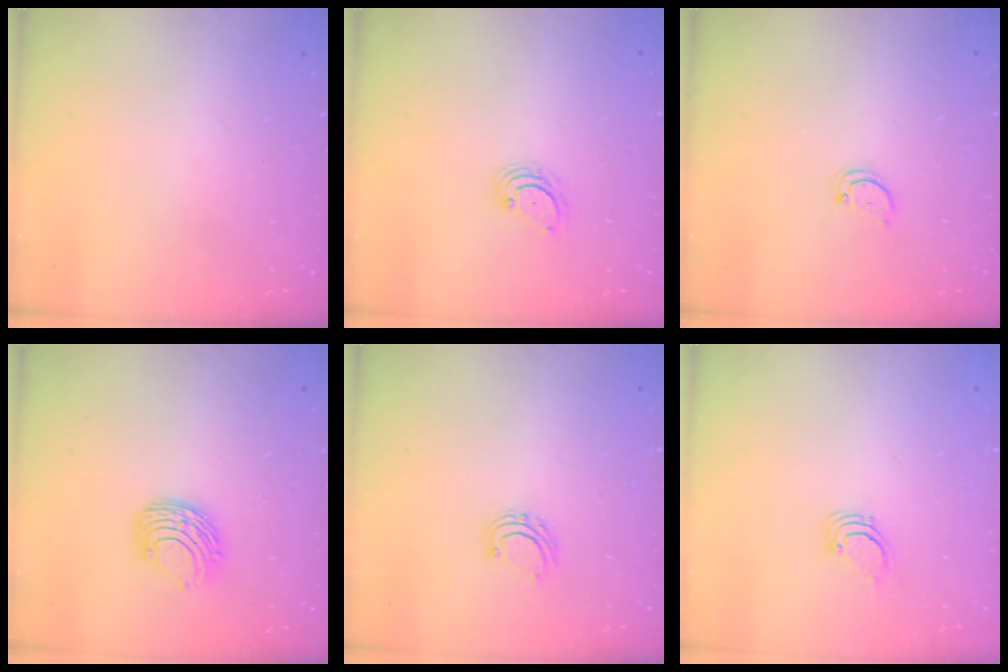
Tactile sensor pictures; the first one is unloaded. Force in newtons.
{"total": 3.2, "press": 3.1, "slide": 0.4}
{"total": 2.8, "press": 2.7, "slide": 0.3}
{"total": 8.0, "press": 7.9, "slide": 0.4}
{"total": 5.5, "press": 5.4, "slide": 1.1}
{"total": 1.9, "press": 1.9, "slide": 0.1}